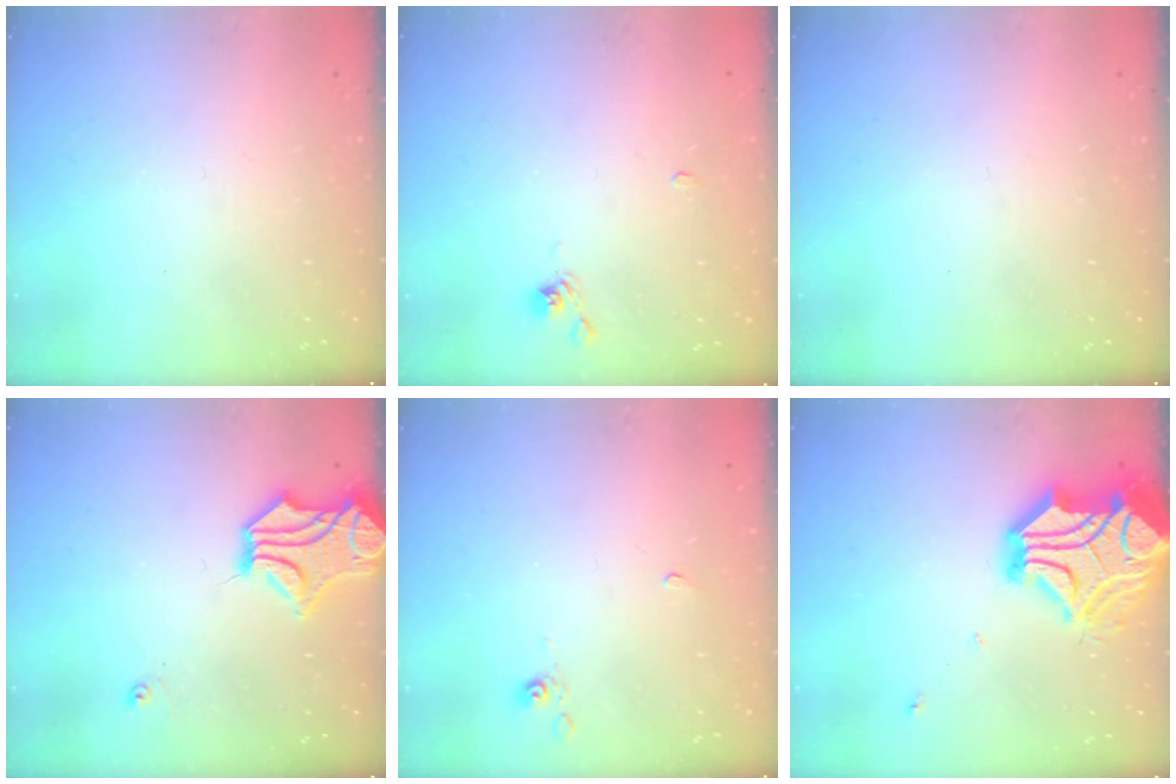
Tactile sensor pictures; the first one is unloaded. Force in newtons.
{"total": 2.3, "press": 2.3, "slide": 0.6}
{"total": 0.0}
{"total": 4.5, "press": 4.0, "slide": 2.0}
{"total": 2.9, "press": 2.9, "slide": 0.6}
{"total": 18.1, "press": 17.7, "slide": 3.5}